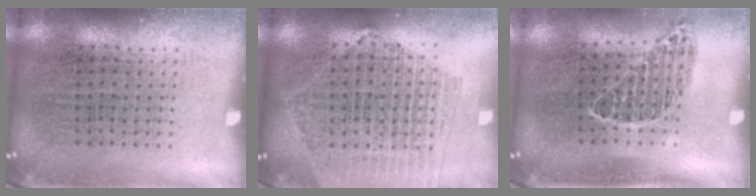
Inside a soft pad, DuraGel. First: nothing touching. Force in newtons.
{"total": 2.1, "press": 1.9, "slide": 0.9}
{"total": 0.8, "press": 0.7, "slide": 0.3}